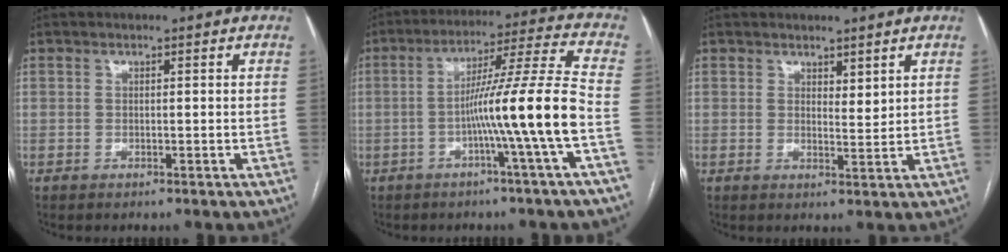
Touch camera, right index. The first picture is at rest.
{"total": 12.9, "force": [-3.8, -2.6, 12.0], "torque": [-0.196, 0.009, -0.066]}
{"total": 2.2, "force": [1.6, 0.9, 1.2], "torque": [-0.017, -0.009, 0.031]}